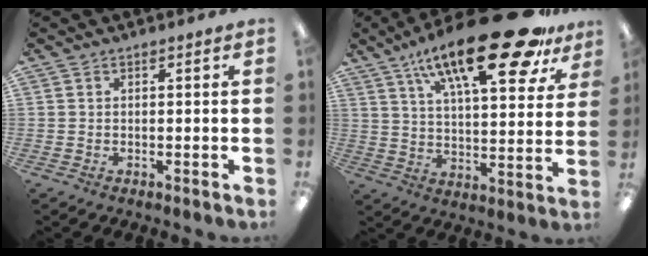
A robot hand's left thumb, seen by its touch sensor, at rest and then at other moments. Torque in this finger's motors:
{"motor_torque": [0.74, 0.89, 1.66, -1.11, 0.19]}